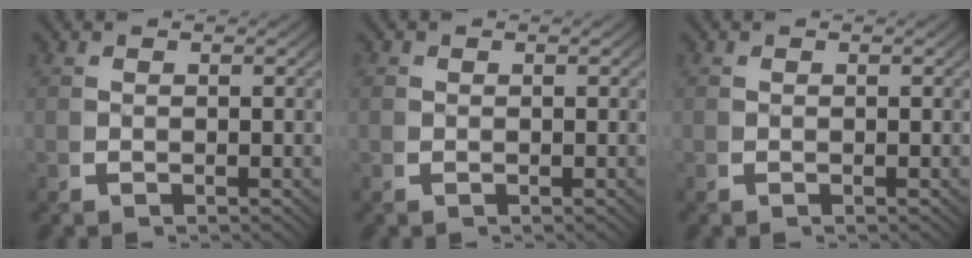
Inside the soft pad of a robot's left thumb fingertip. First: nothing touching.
{"total": 0.6, "force": [0.2, 0.6, 0.1], "torque": [-0.009, -0.008, 0.006]}
{"total": 0.0}